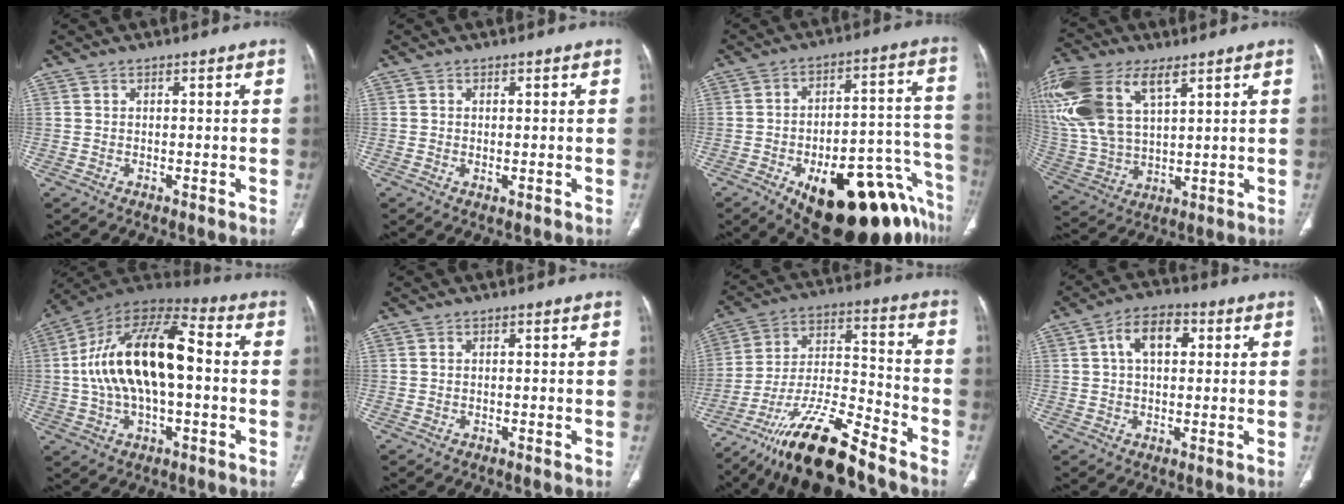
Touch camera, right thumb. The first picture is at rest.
{"total": 0.9, "force": [-0.2, 0.4, 0.8], "torque": [-0.017, -0.004, 0.001]}
{"total": 27.7, "force": [-16.2, 11.2, 19.5], "torque": [-0.165, 0.087, -0.214]}
{"total": 21.8, "force": [10.1, 11.4, 15.6], "torque": [-0.370, -0.004, 0.202]}
{"total": 21.0, "force": [0.5, 10.3, 18.2], "torque": [-0.331, 0.040, 0.003]}
{"total": 0.0}
{"total": 17.1, "force": [-13.5, 3.0, 10.1], "torque": [-0.185, 0.080, -0.241]}
{"total": 7.5, "force": [1.9, 4.6, 5.6], "torque": [-0.086, 0.014, 0.025]}